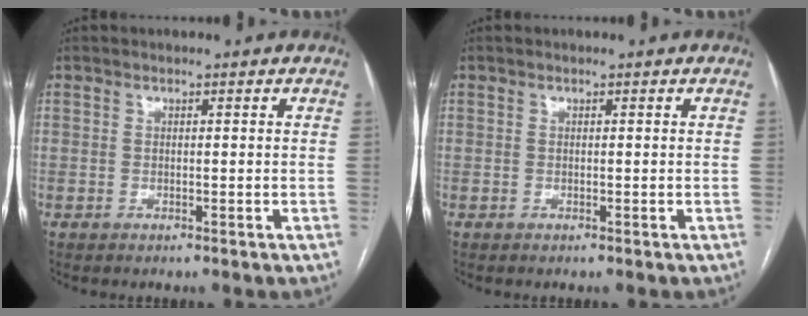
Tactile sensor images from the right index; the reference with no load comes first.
{"total": 0.0}